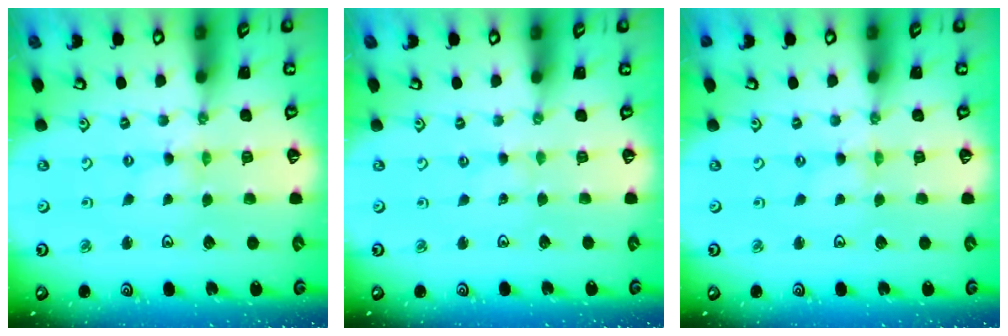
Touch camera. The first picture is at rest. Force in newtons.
{"total": 0.0}
{"total": 0.0}